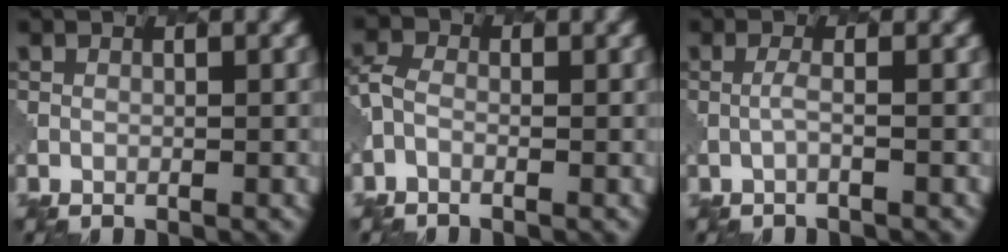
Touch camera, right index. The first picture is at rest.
{"total": 1.8, "force": [-0.8, 1.2, 1.1], "torque": [-0.031, -0.004, -0.026]}
{"total": 1.0, "force": [-0.1, 0.1, 0.9], "torque": [-0.017, 0.000, -0.007]}